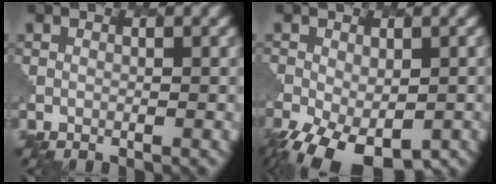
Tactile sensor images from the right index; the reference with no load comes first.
{"total": 9.2, "force": [-4.7, 4.8, 6.4], "torque": [-0.131, -0.040, -0.065]}